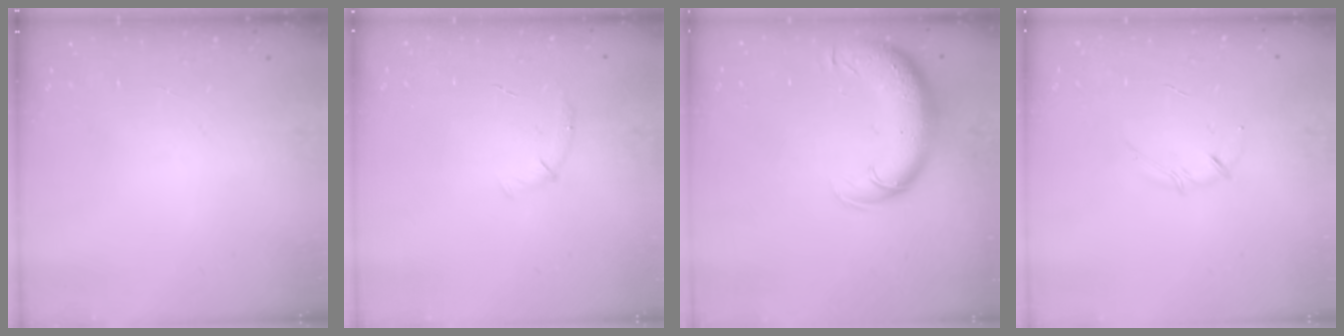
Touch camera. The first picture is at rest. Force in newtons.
{"total": 5.5, "press": 5.2, "slide": 1.6}
{"total": 11.0, "press": 10.6, "slide": 2.8}
{"total": 3.3, "press": 3.2, "slide": 0.6}